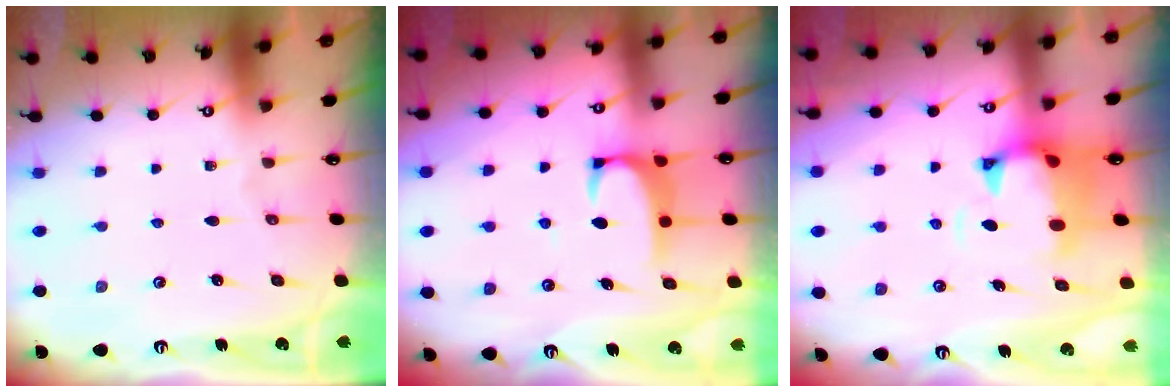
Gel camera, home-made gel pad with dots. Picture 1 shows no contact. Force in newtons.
{"total": 2.1, "press": 2.1, "slide": 0.3}
{"total": 1.7, "press": 1.2, "slide": 1.2}